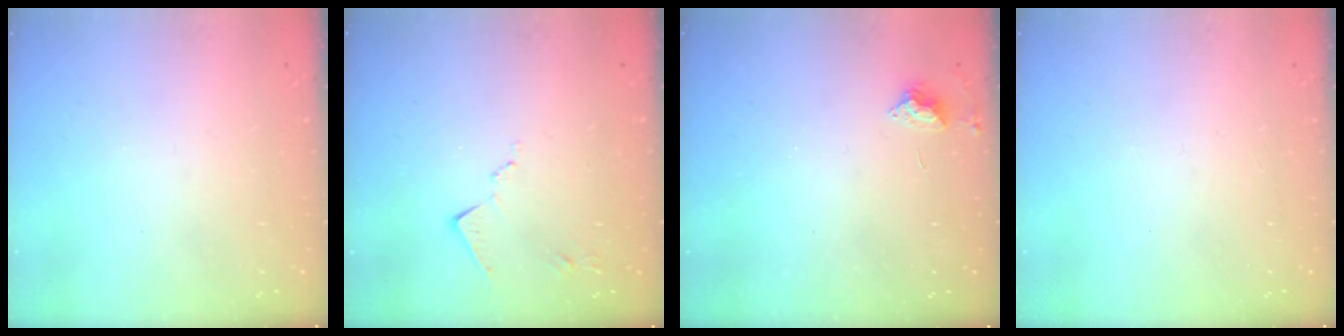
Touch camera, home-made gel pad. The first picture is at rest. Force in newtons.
{"total": 7.6, "press": 7.6, "slide": 0.1}
{"total": 3.9, "press": 3.8, "slide": 0.6}
{"total": 0.0}